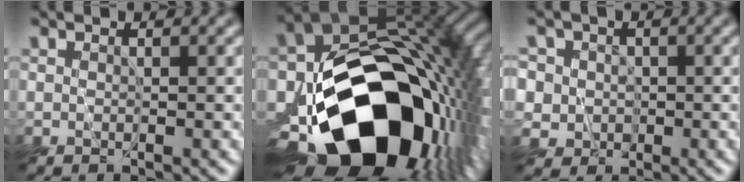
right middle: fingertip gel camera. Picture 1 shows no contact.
{"total": 19.0, "force": [-7.2, 12.4, 12.4], "torque": [-0.200, -0.032, -0.109]}
{"total": 5.9, "force": [1.2, 5.6, 1.4], "torque": [-0.043, 0.029, -0.001]}